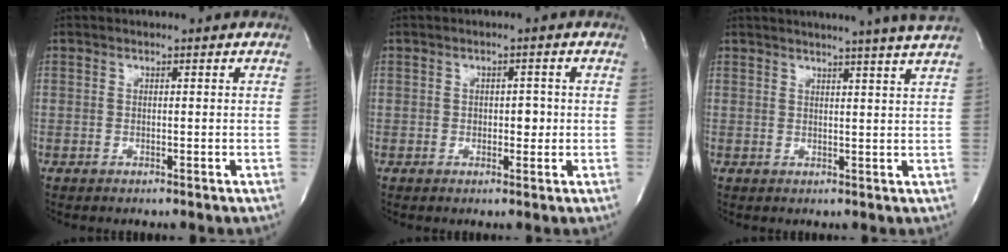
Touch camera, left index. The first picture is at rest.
{"total": 2.1, "force": [-0.1, 1.3, 1.7], "torque": [-0.019, 0.002, -0.001]}
{"total": 10.6, "force": [9.4, -1.7, 4.5], "torque": [-0.068, -0.021, 0.099]}